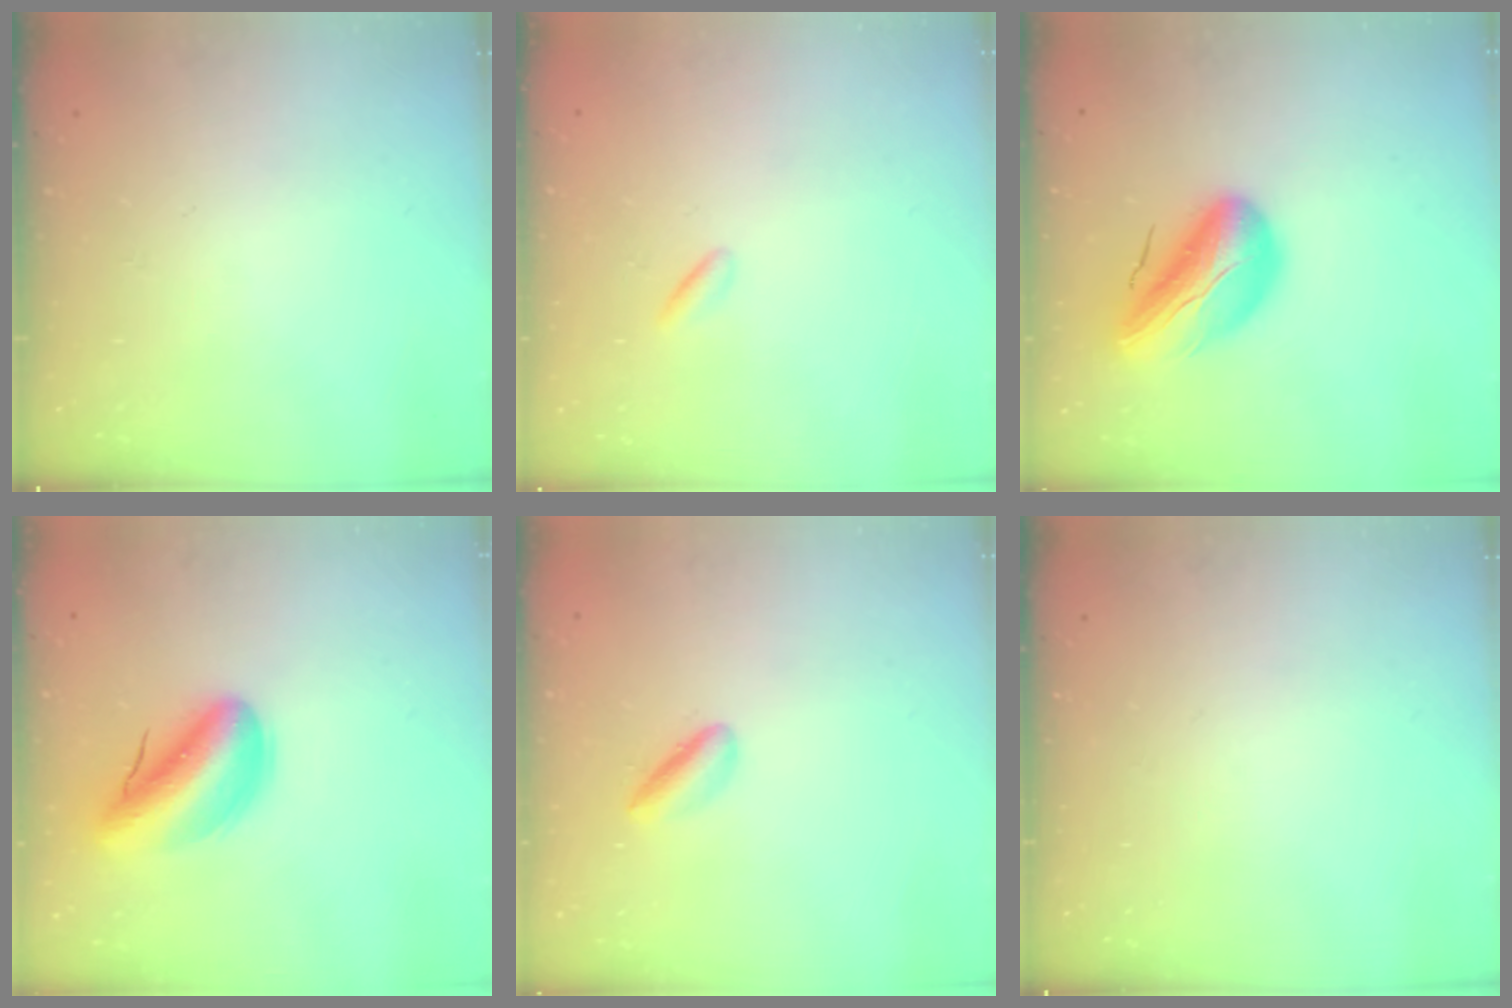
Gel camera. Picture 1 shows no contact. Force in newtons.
{"total": 0.5, "press": 0.4, "slide": 0.4}
{"total": 16.2, "press": 15.7, "slide": 4.0}
{"total": 9.4, "press": 8.9, "slide": 3.0}
{"total": 2.4, "press": 2.3, "slide": 0.4}
{"total": 0.0}